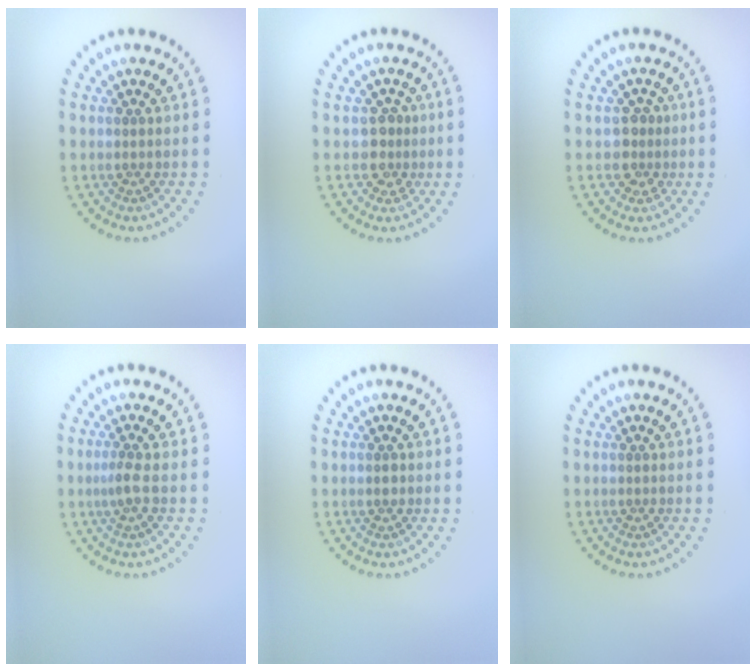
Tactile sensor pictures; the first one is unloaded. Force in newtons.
{"total": 2.0, "press": 1.7, "slide": 1.2}
{"total": 2.1, "press": 1.7, "slide": 1.2}
{"total": 1.5, "press": 1.1, "slide": 1.0}
{"total": 0.7, "press": 0.7, "slide": 0.1}
{"total": 0.0}